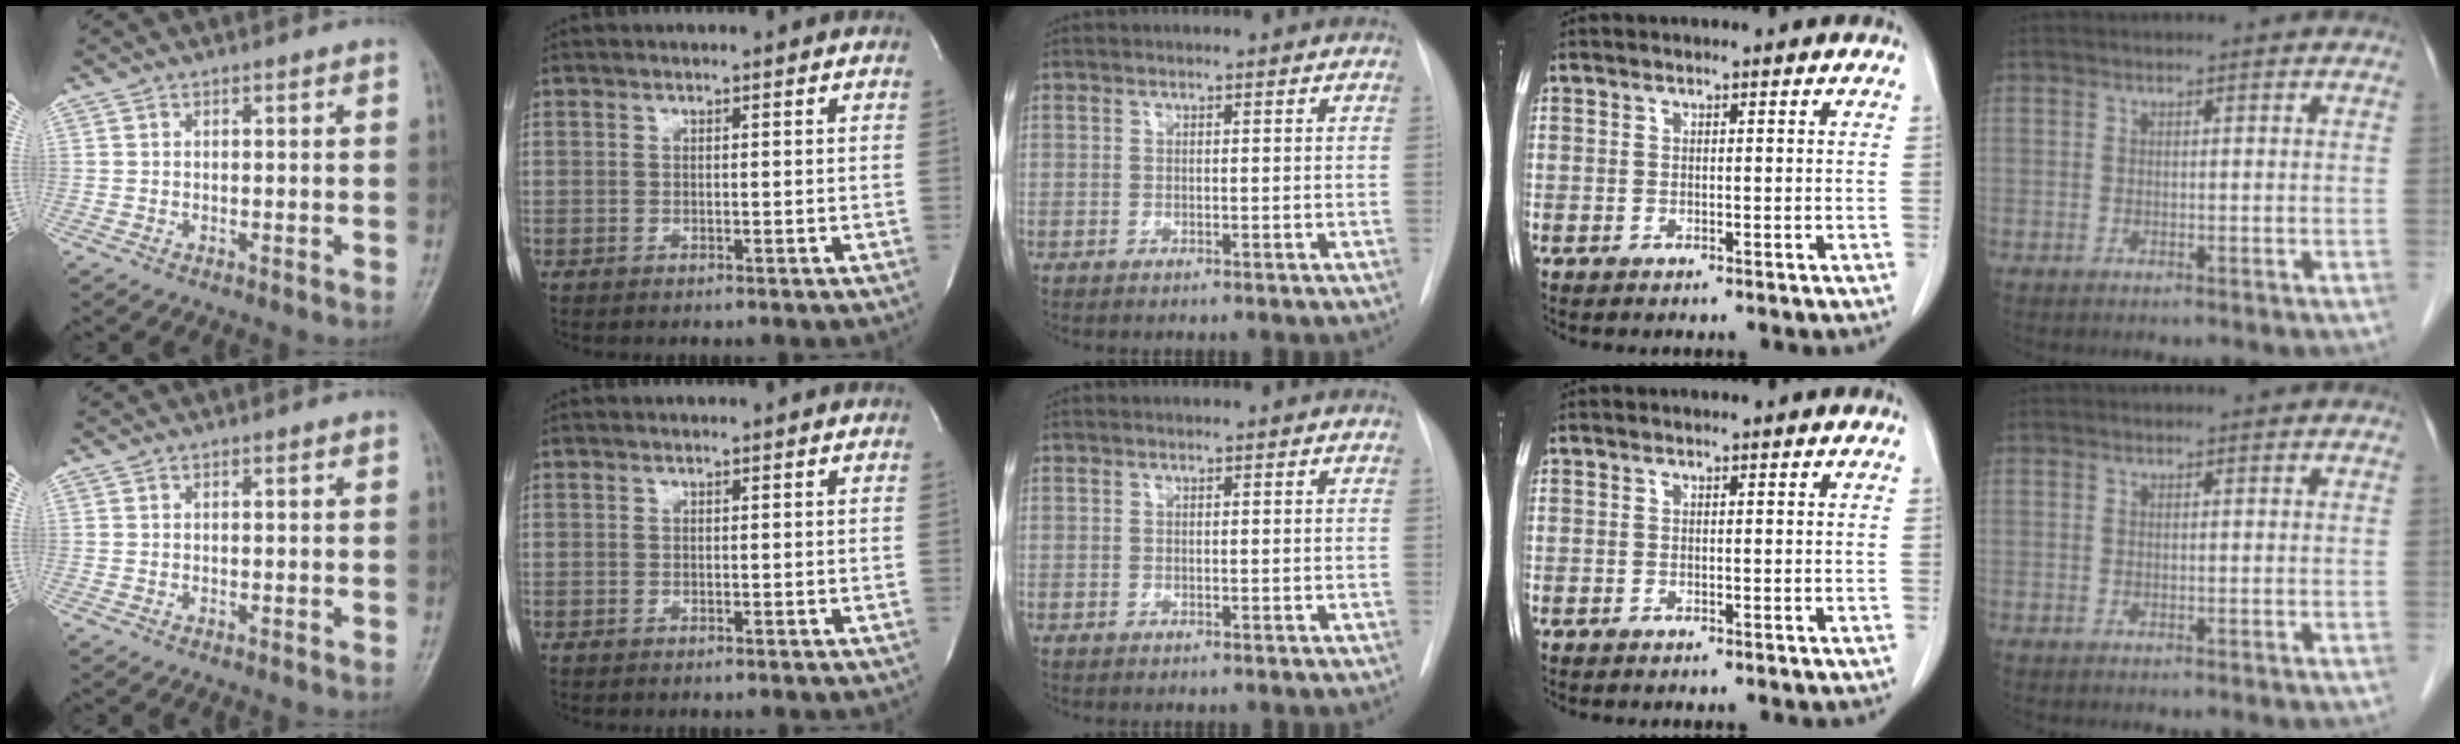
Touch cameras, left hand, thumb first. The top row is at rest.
{}